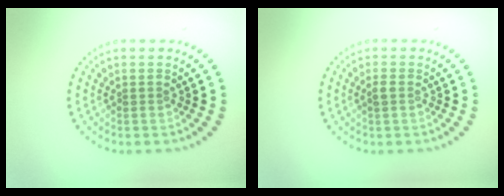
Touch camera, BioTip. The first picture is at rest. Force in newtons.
{"total": 0.8, "press": 0.8, "slide": 0.2}